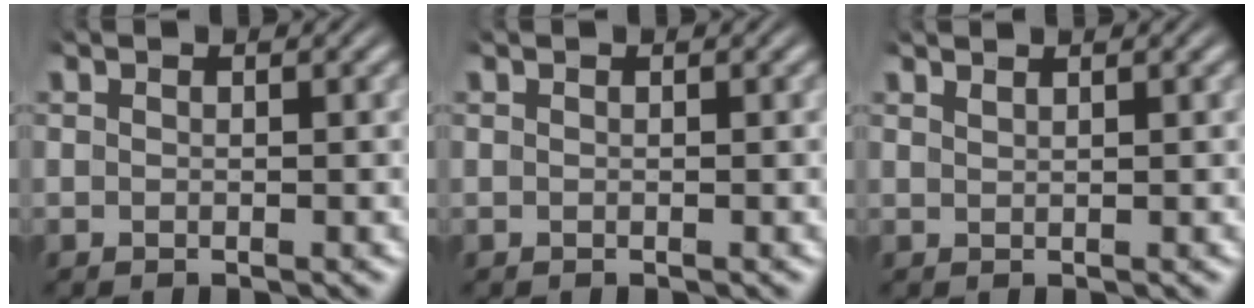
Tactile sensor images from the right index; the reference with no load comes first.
{"total": 0.0}
{"total": 1.3, "force": [1.0, -0.9, -0.1], "torque": [0.008, -0.001, 0.023]}